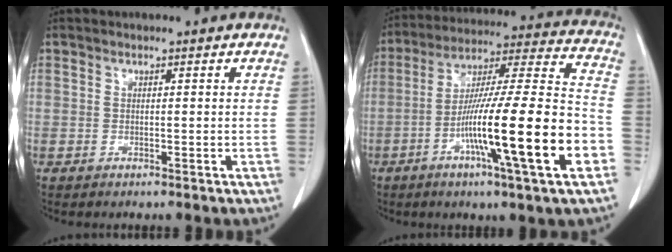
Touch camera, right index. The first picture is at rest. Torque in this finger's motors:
{"motor_torque": [1.54, -0.59, 1.05, 0.21]}